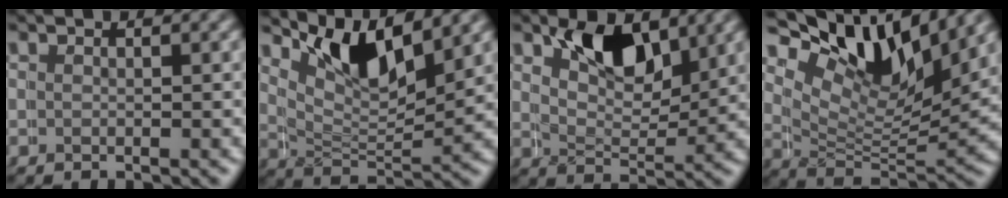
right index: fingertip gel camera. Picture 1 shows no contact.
{"total": 6.5, "force": [5.0, 2.1, 3.6], "torque": [-0.075, -0.001, 0.086]}
{"total": 5.7, "force": [4.1, 2.8, 2.9], "torque": [-0.062, -0.013, 0.075]}
{"total": 9.7, "force": [5.9, 4.4, 6.3], "torque": [-0.124, 0.000, 0.094]}